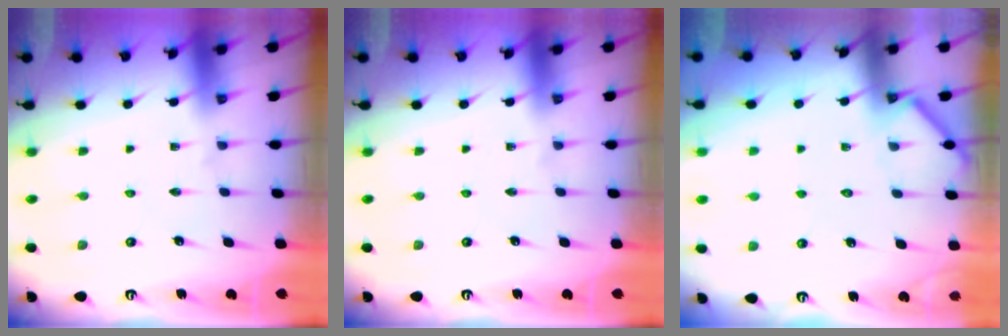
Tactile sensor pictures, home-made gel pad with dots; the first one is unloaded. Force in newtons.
{"total": 0.0}
{"total": 2.8, "press": 2.8, "slide": 0.4}